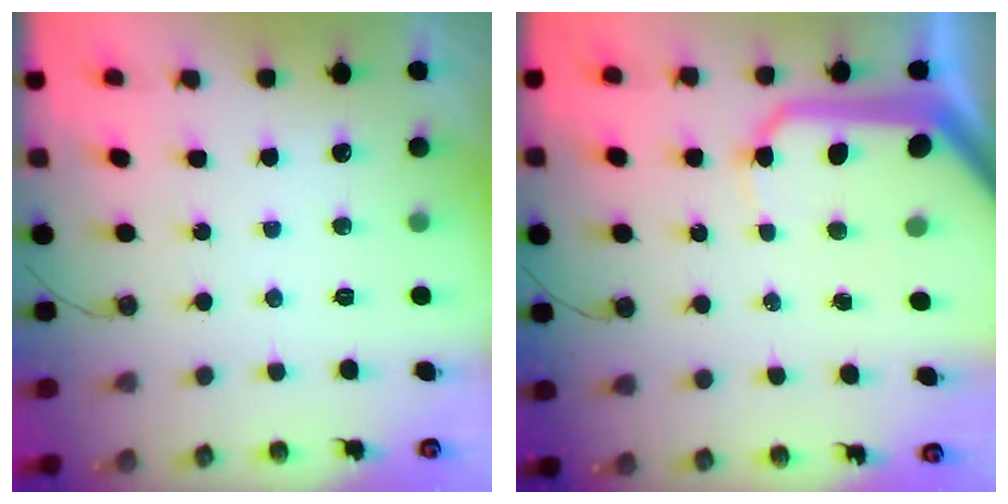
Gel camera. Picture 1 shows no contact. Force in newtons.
{"total": 17.9, "press": 17.8, "slide": 2.6}